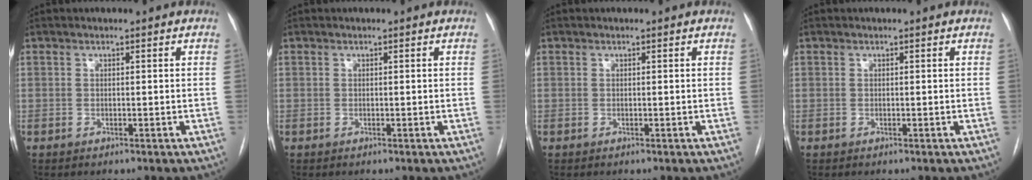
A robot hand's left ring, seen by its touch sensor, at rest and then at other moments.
{"total": 0.0}
{"total": 0.0}
{"total": 0.0}